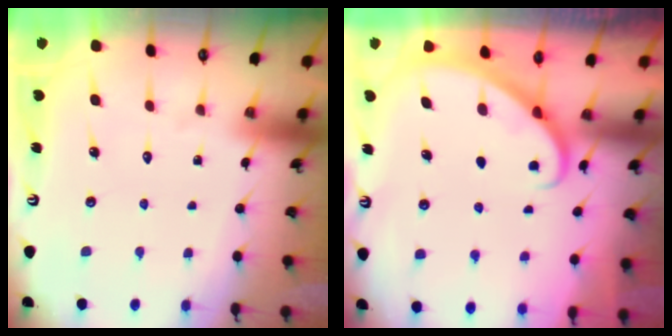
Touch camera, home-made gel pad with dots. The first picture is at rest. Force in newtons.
{"total": 3.7, "press": 3.7, "slide": 0.1}